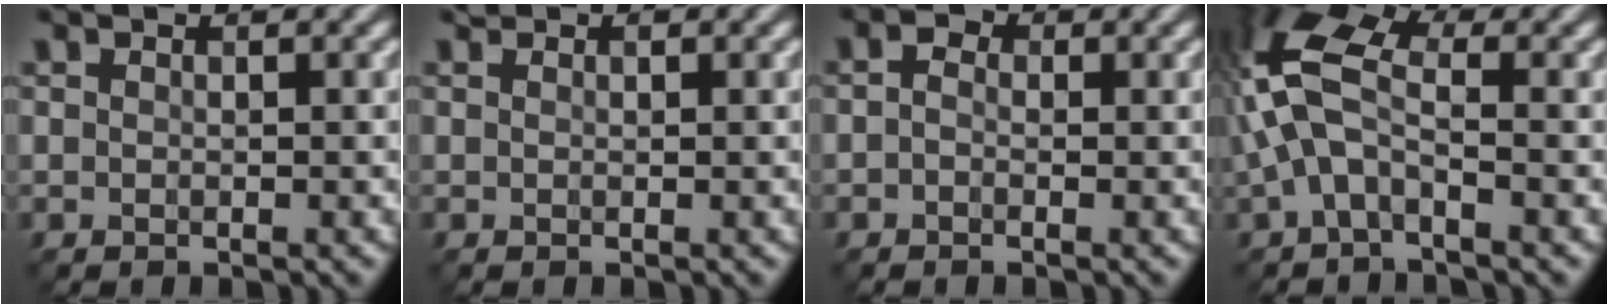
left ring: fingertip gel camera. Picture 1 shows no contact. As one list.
[{"total": 0.6, "force": [0.3, 0.3, 0.4], "torque": [-0.006, 0.000, 0.006]}, {"total": 1.3, "force": [-0.1, 0.9, 0.9], "torque": [-0.013, -0.001, -0.013]}, {"total": 6.1, "force": [-0.9, 3.1, 5.1], "torque": [-0.123, 0.023, -0.033]}]